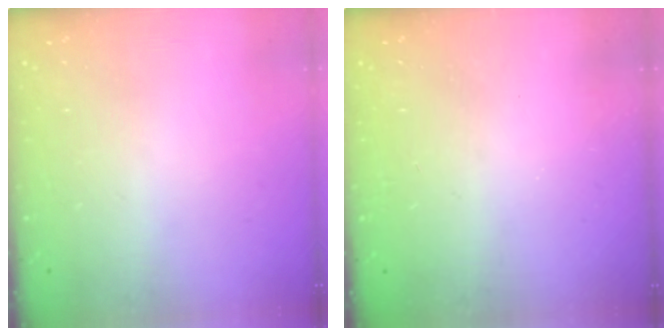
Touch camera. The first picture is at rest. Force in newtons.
{"total": 0.0}